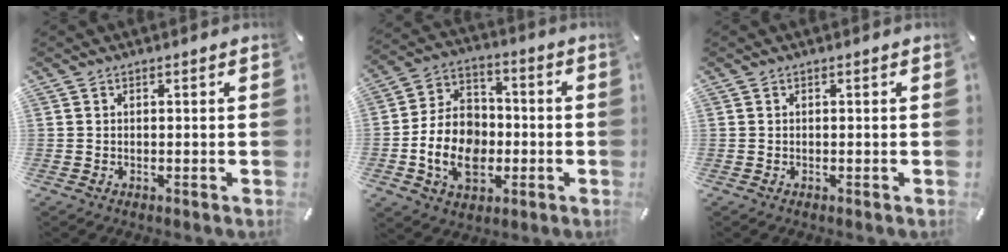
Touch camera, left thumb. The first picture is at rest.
{"total": 14.1, "force": [-3.1, 10.9, 8.5], "torque": [-0.185, 0.021, -0.051]}
{"total": 0.0}